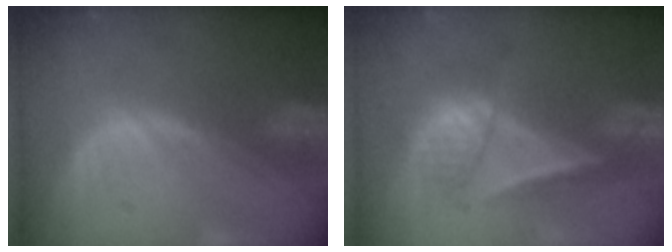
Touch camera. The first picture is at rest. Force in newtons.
{"total": 6.7, "press": 6.1, "slide": 2.9}